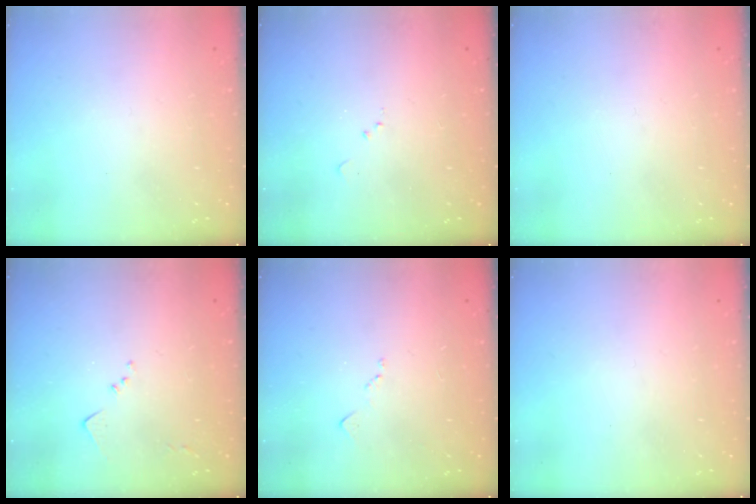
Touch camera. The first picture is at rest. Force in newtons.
{"total": 5.7, "press": 5.7, "slide": 0.8}
{"total": 0.0}
{"total": 5.4, "press": 5.3, "slide": 0.7}
{"total": 6.3, "press": 6.3, "slide": 0.9}
{"total": 0.0}